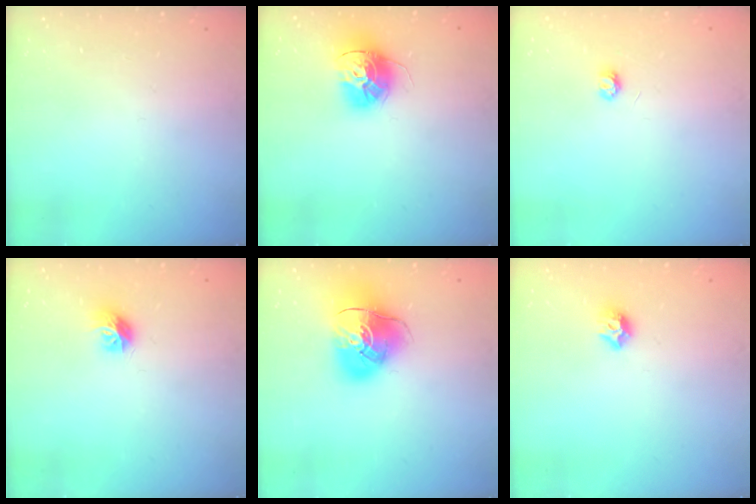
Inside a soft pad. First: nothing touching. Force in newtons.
{"total": 14.9, "press": 14.8, "slide": 1.3}
{"total": 3.3, "press": 3.3, "slide": 0.2}
{"total": 7.7, "press": 7.7, "slide": 0.2}
{"total": 12.3, "press": 12.2, "slide": 1.9}
{"total": 7.5, "press": 7.4, "slide": 0.8}